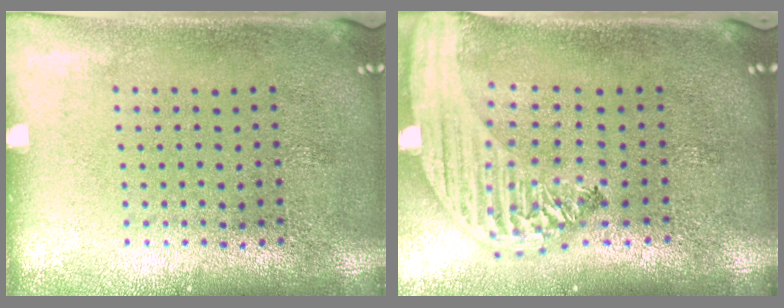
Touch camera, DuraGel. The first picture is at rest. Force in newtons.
{"total": 2.5, "press": 2.1, "slide": 1.4}